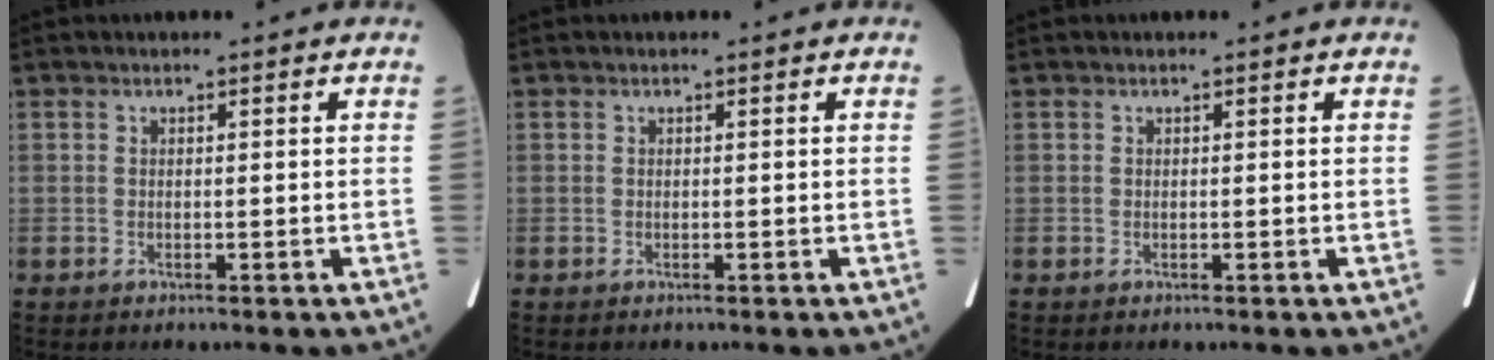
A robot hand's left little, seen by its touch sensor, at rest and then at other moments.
{"total": 0.0}
{"total": 0.0}